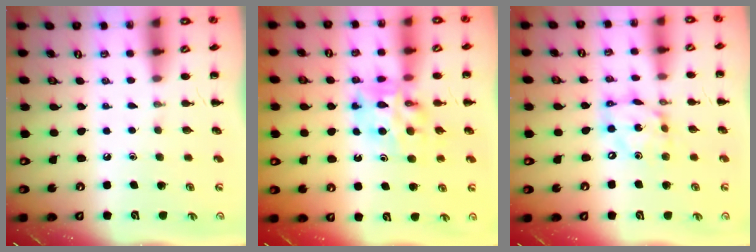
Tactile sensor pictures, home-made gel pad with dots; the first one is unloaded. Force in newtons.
{"total": 11.1, "press": 10.5, "slide": 3.7}
{"total": 10.4, "press": 10.1, "slide": 2.4}